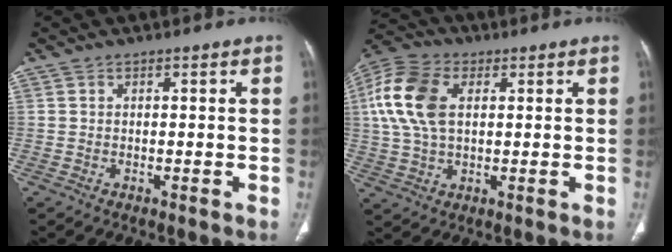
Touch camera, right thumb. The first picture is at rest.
{"total": 13.5, "force": [2.8, 8.7, 10.0], "torque": [-0.212, 0.015, 0.050]}